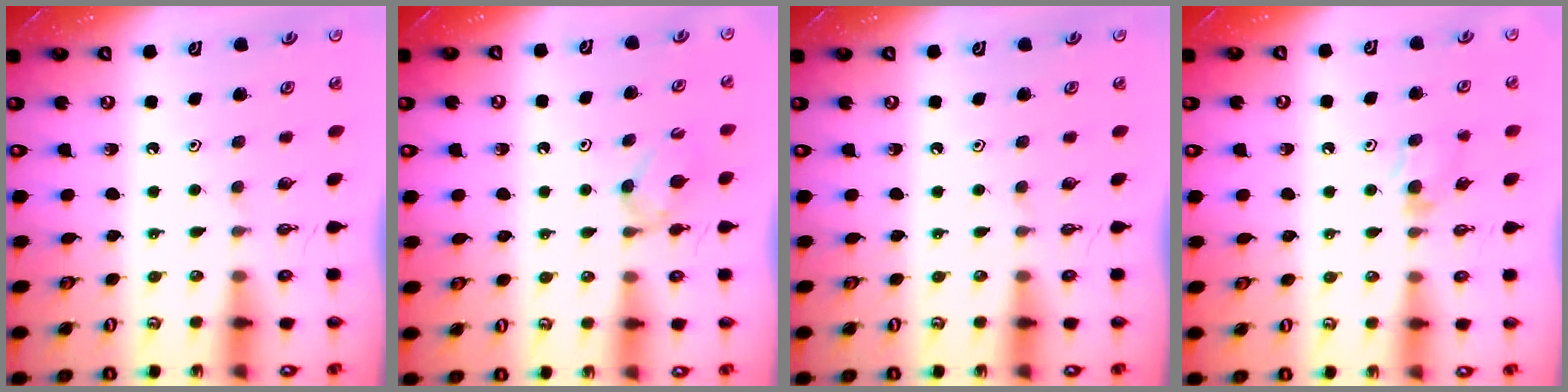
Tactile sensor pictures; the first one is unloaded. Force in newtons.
{"total": 5.4, "press": 5.3, "slide": 0.7}
{"total": 0.0}
{"total": 4.9, "press": 4.8, "slide": 0.8}